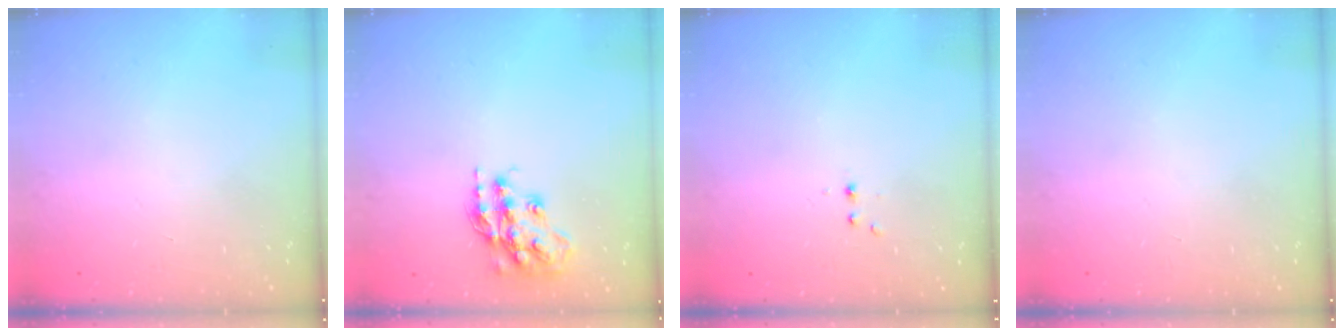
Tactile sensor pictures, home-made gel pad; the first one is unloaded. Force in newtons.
{"total": 16.0, "press": 16.0, "slide": 1.2}
{"total": 2.2, "press": 1.9, "slide": 1.2}
{"total": 0.0}